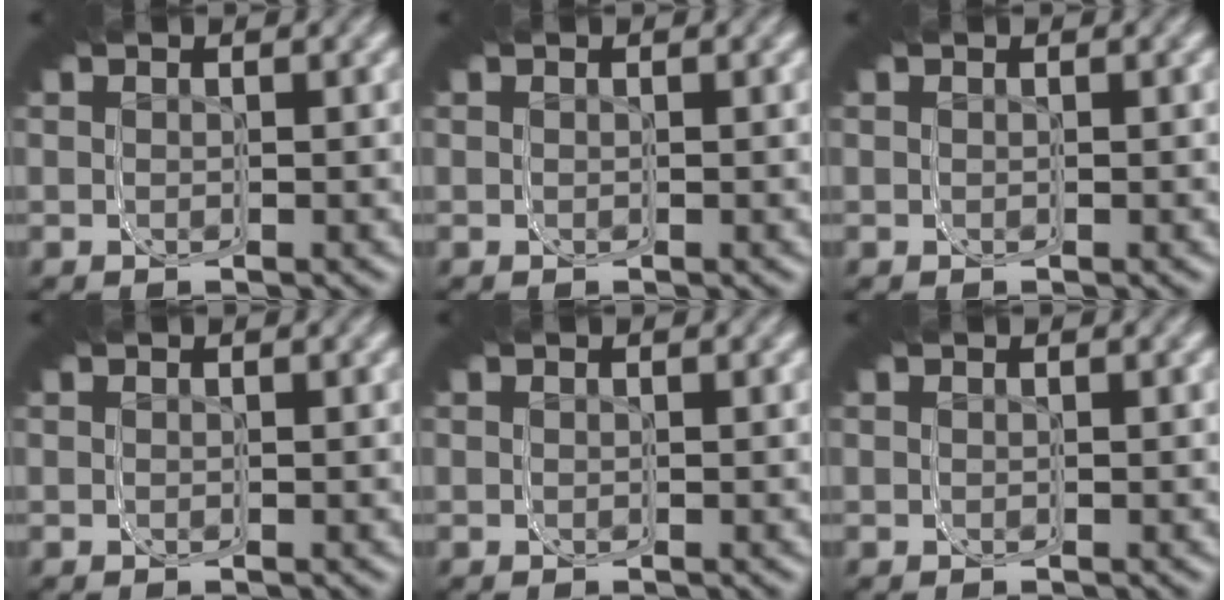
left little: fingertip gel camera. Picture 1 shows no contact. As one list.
[{"total": 0.0}, {"total": 0.0}, {"total": 0.0}, {"total": 0.0}, {"total": 0.0}]